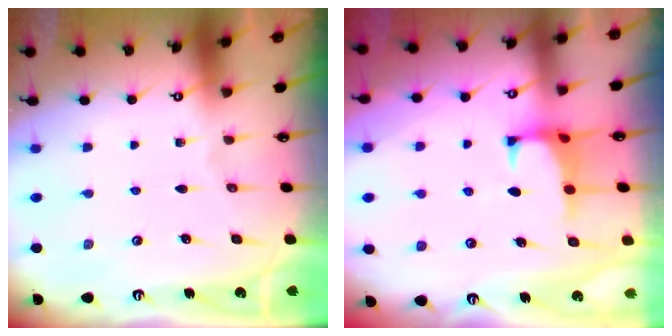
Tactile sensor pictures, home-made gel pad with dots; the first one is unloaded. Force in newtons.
{"total": 1.6, "press": 1.5, "slide": 0.6}